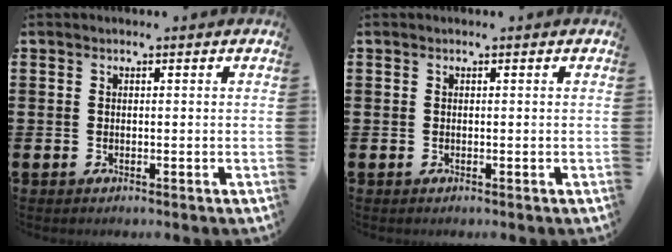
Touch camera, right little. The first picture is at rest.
{"total": 0.0}